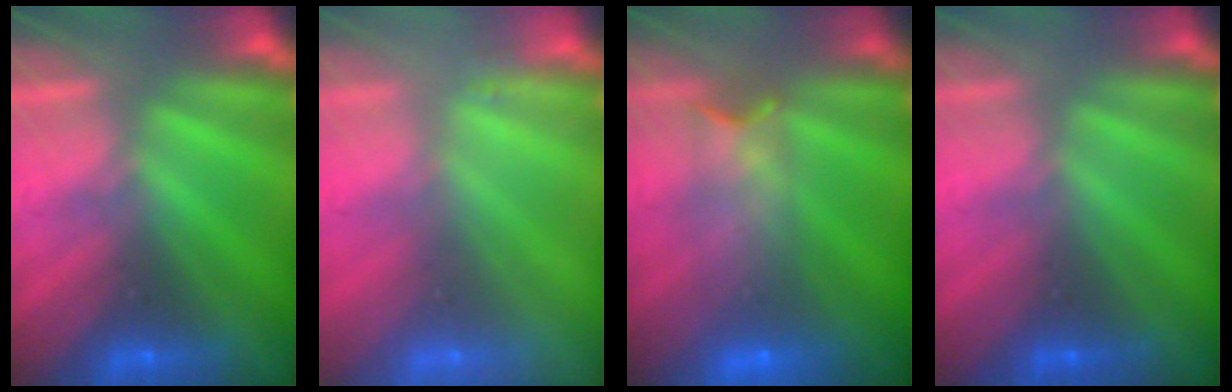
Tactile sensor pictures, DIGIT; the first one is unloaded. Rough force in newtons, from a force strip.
{"total": 2.2}
{"total": 6.6}
{"total": 2.6}